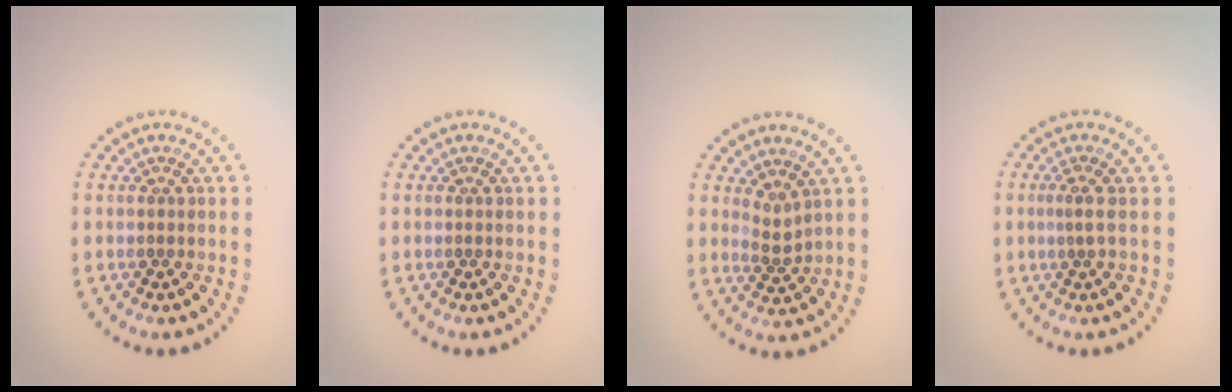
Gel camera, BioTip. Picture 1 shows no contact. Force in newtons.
{"total": 0.0}
{"total": 1.5, "press": 1.0, "slide": 1.1}
{"total": 1.0, "press": 0.4, "slide": 0.9}